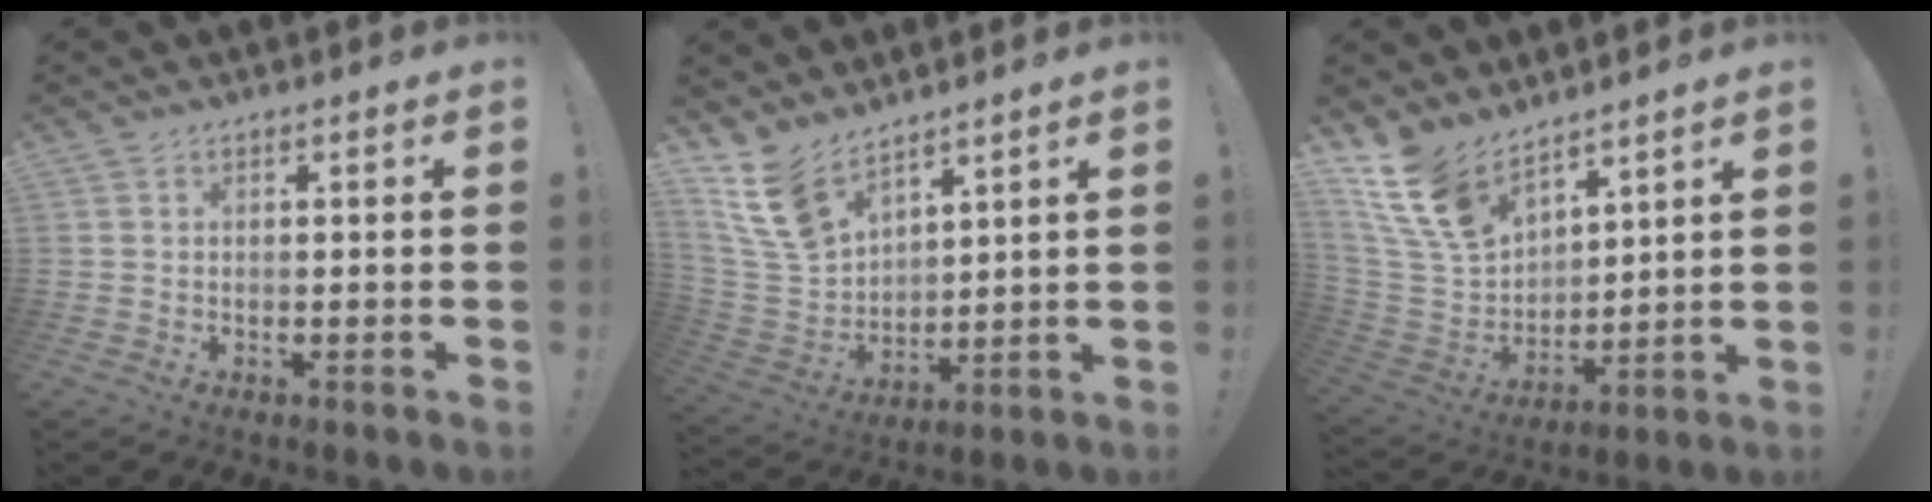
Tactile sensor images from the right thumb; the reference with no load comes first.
{"total": 13.4, "force": [9.8, 7.2, 5.7], "torque": [-0.128, -0.060, 0.193]}
{"total": 15.0, "force": [11.1, 7.8, 6.3], "torque": [-0.137, -0.073, 0.216]}